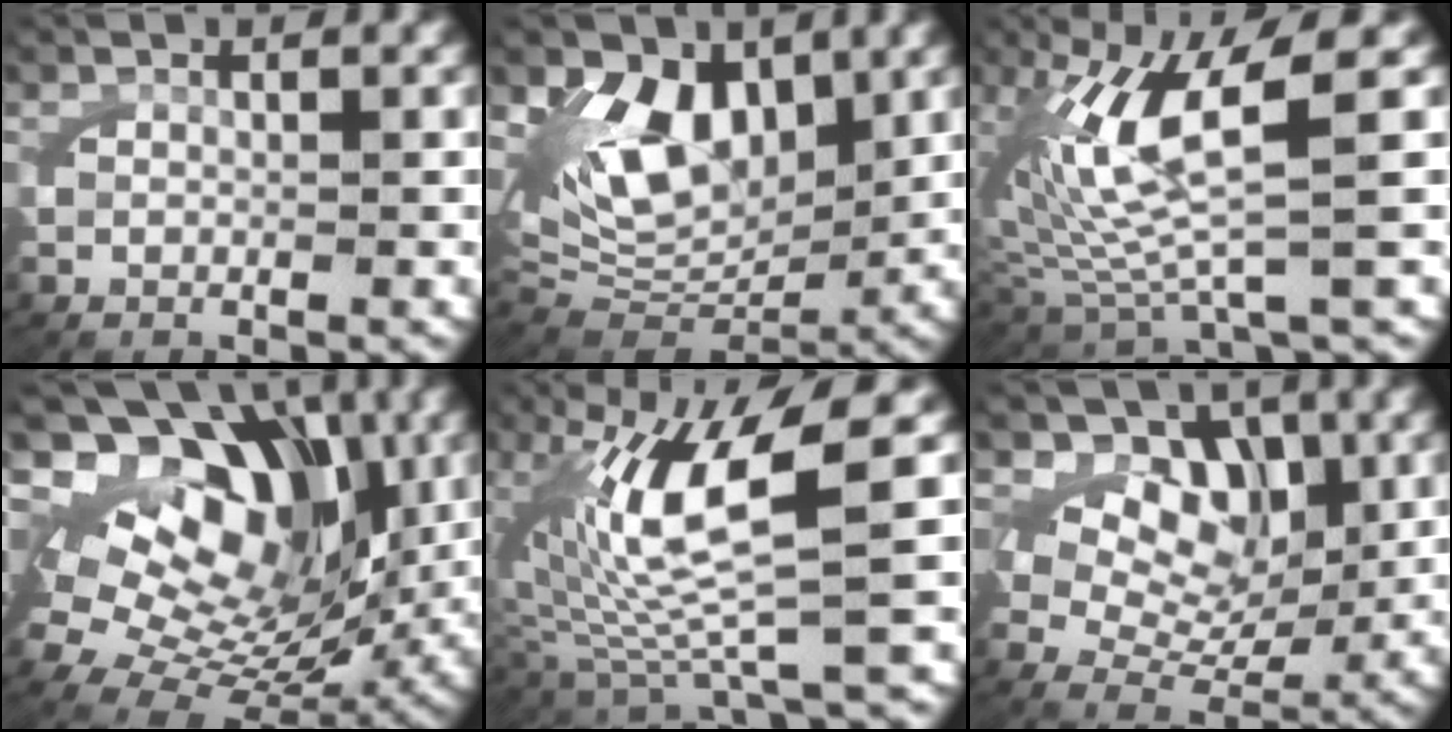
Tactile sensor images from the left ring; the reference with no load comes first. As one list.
[{"total": 10.1, "force": [2.7, 7.2, 6.6], "torque": [-0.142, -0.014, 0.048]}, {"total": 9.5, "force": [1.4, 4.6, 8.2], "torque": [-0.174, -0.007, 0.034]}, {"total": 18.8, "force": [4.0, 13.3, 12.7], "torque": [-0.234, -0.019, 0.071]}, {"total": 11.6, "force": [1.3, 5.5, 10.1], "torque": [-0.204, -0.009, 0.030]}, {"total": 7.4, "force": [1.8, 5.5, 4.6], "torque": [-0.084, -0.025, 0.032]}]